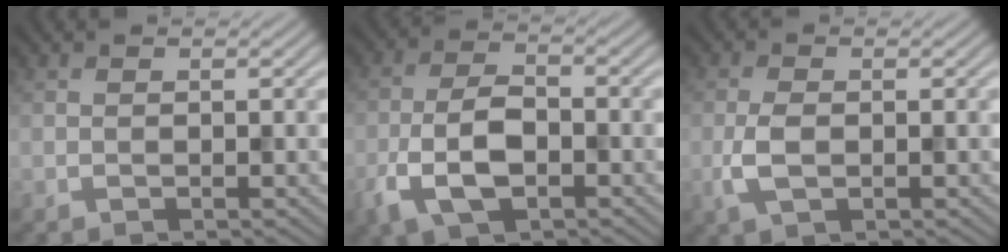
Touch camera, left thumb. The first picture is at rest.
{"total": 7.4, "force": [-3.0, 3.8, 5.7], "torque": [-0.124, -0.003, -0.067]}
{"total": 3.3, "force": [-0.5, 1.7, 2.8], "torque": [-0.069, -0.004, -0.012]}